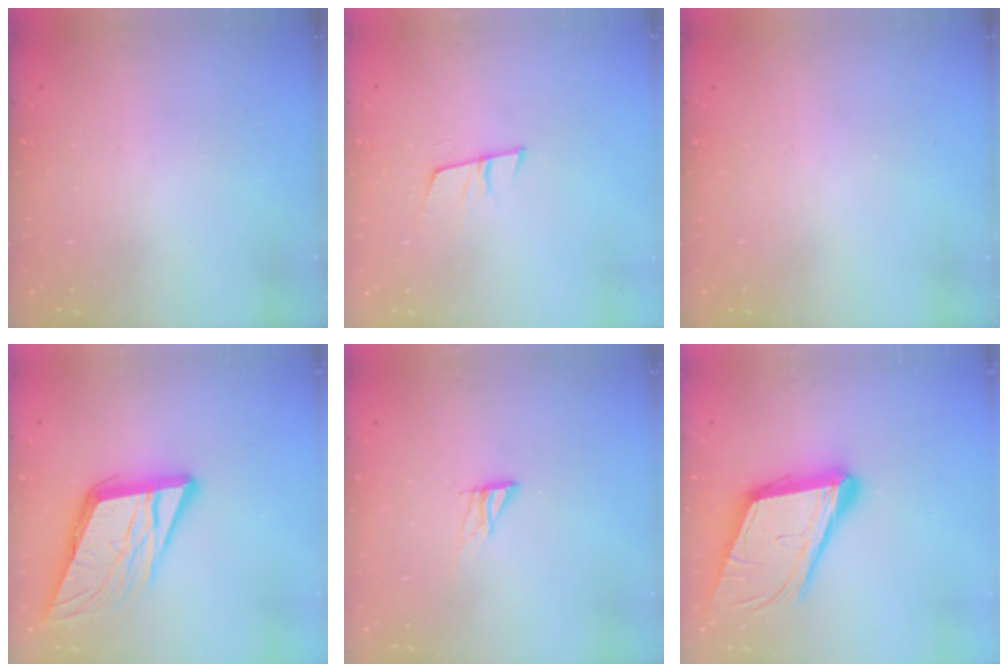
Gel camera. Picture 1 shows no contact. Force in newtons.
{"total": 7.9, "press": 7.3, "slide": 3.0}
{"total": 0.0}
{"total": 15.2, "press": 15.0, "slide": 2.6}
{"total": 6.3, "press": 6.3, "slide": 0.6}
{"total": 18.6, "press": 18.2, "slide": 3.8}